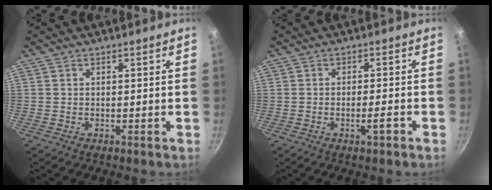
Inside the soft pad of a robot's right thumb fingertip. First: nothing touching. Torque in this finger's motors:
{"motor_torque": [-0.04, 0.02, -0.17, -0.14, -0.04]}